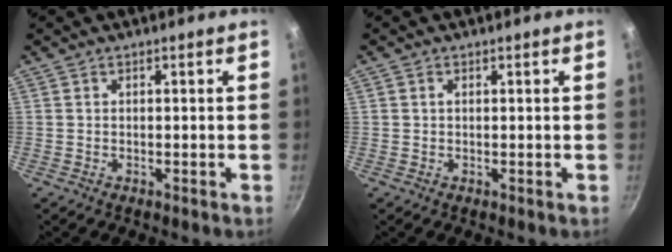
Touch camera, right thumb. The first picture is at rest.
{"total": 0.6, "force": [0.2, 0.5, 0.4], "torque": [-0.007, 0.003, 0.002]}